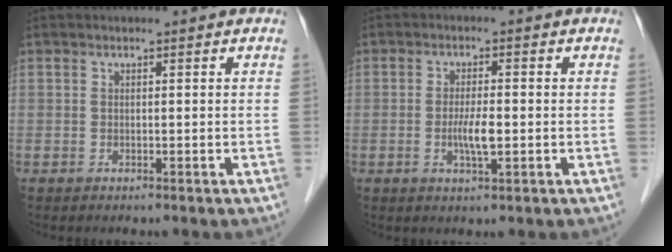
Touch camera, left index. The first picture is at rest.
{"total": 3.7, "force": [-0.8, 0.6, 3.6], "torque": [-0.072, -0.006, -0.014]}